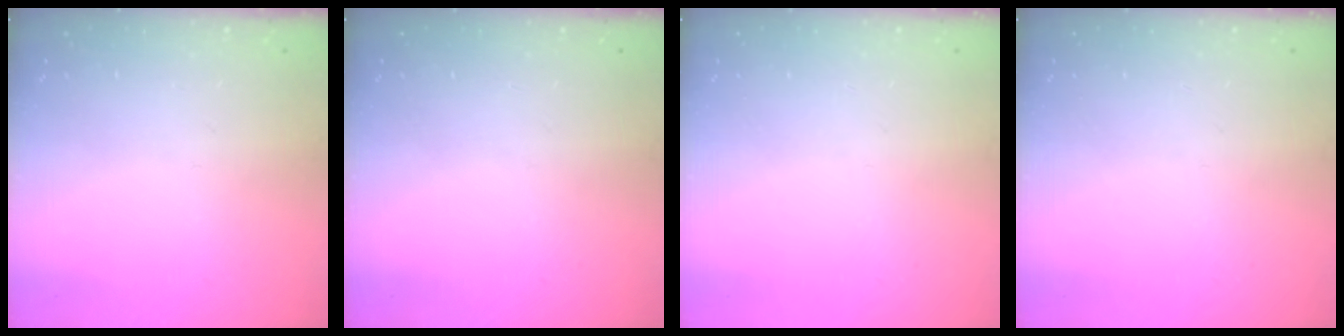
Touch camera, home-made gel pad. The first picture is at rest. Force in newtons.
{"total": 0.0}
{"total": 0.0}
{"total": 0.0}